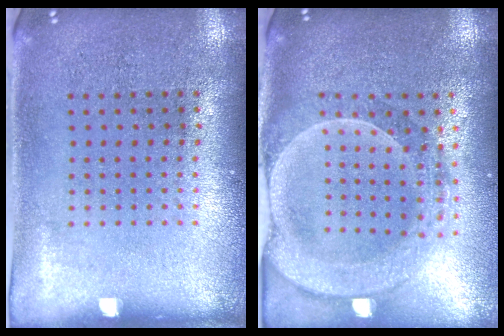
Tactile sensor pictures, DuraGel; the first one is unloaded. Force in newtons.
{"total": 2.4, "press": 2.2, "slide": 1.1}